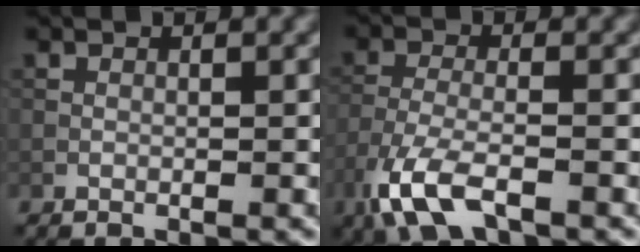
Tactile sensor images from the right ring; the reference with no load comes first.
{"total": 5.9, "force": [-3.7, 2.0, 4.2], "torque": [-0.100, -0.012, -0.081]}